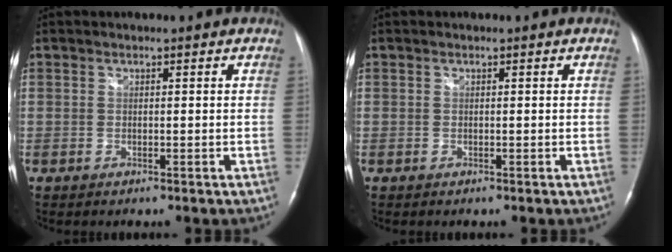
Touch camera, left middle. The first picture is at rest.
{"total": 0.0}